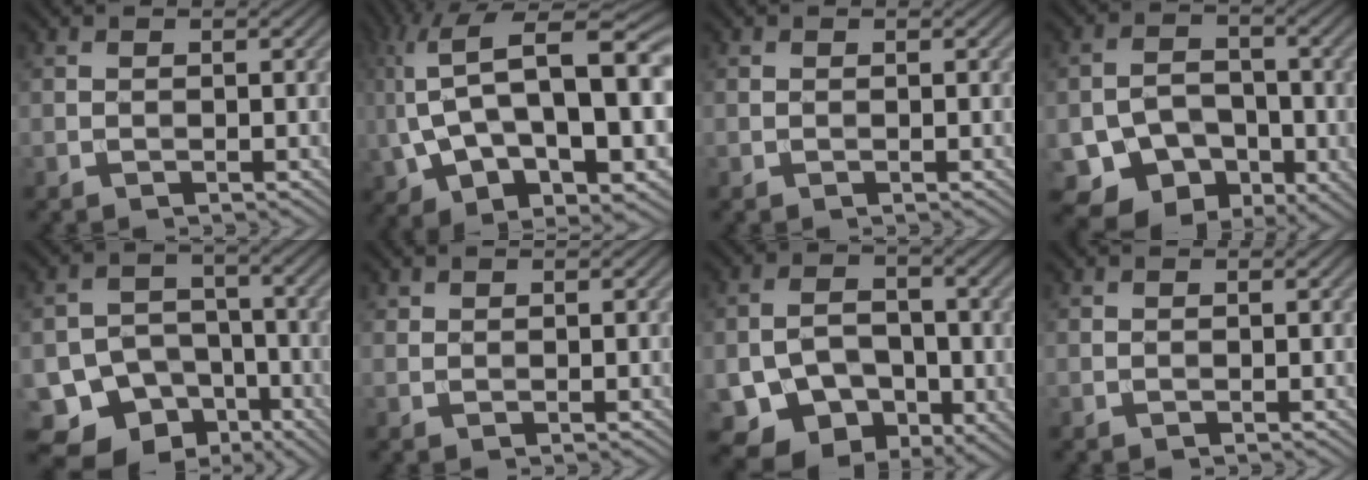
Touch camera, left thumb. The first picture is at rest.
{"total": 19.3, "force": [2.3, 8.6, 17.2], "torque": [-0.326, -0.006, 0.067]}
{"total": 0.0}
{"total": 8.9, "force": [-4.2, 6.4, 4.5], "torque": [-0.070, -0.018, -0.077]}
{"total": 12.0, "force": [-7.3, 8.8, 3.8], "torque": [-0.084, -0.033, -0.118]}
{"total": 0.9, "force": [0.7, 0.4, 0.2], "torque": [-0.007, -0.001, 0.018]}
{"total": 8.8, "force": [-3.4, 6.3, 5.1], "torque": [-0.091, -0.018, -0.059]}
{"total": 0.0}